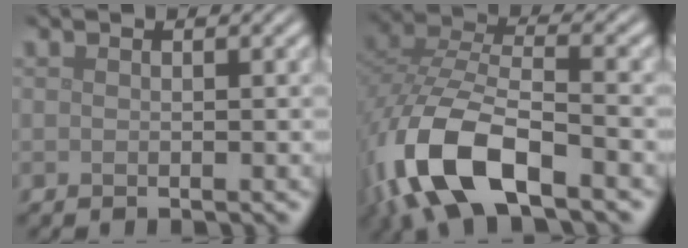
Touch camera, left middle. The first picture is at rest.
{"total": 11.9, "force": [-6.0, 5.4, 8.8], "torque": [-0.206, -0.023, -0.119]}